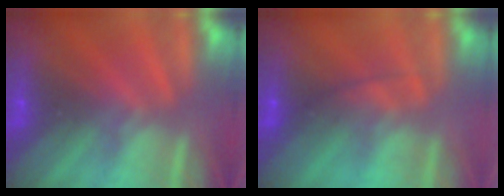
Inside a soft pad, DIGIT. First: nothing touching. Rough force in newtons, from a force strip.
{"total": 2.3}